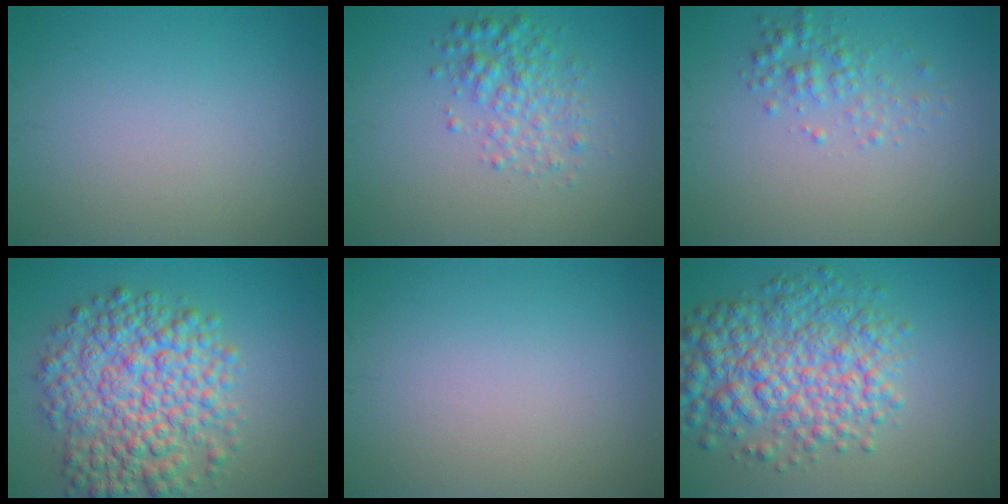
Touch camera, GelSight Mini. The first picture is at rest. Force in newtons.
{"total": 3.0, "press": 3.0, "slide": 0.1}
{"total": 2.0, "press": 2.0, "slide": 0.1}
{"total": 8.9, "press": 8.9, "slide": 0.2}
{"total": 0.0}
{"total": 7.7, "press": 7.7, "slide": 0.2}